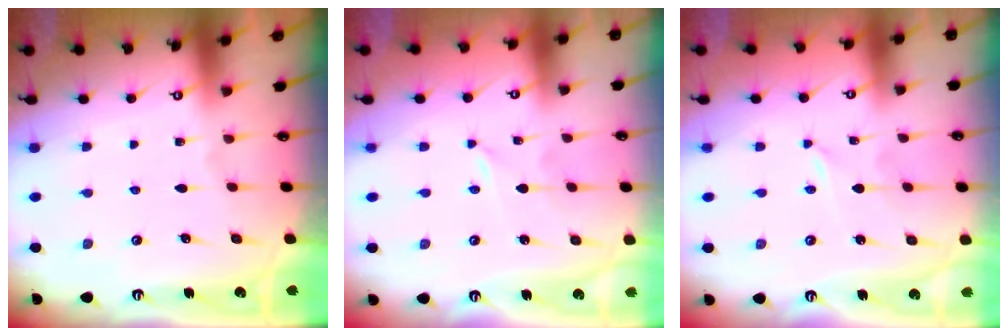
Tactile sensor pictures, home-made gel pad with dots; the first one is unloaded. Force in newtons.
{"total": 0.0}
{"total": 0.0}